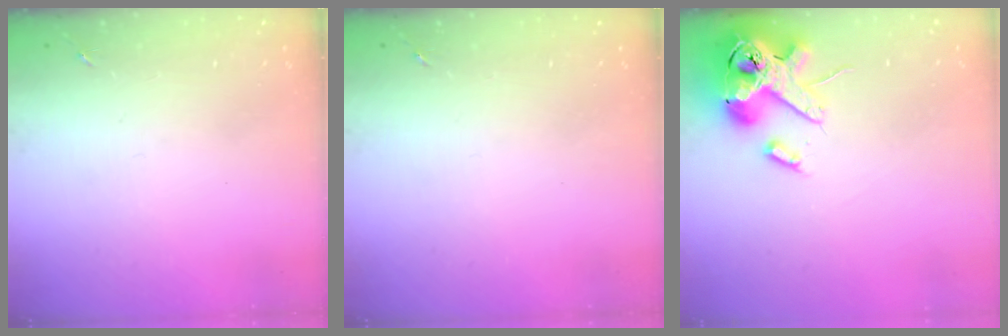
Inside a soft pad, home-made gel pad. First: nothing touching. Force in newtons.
{"total": 0.0}
{"total": 15.9, "press": 15.7, "slide": 2.7}